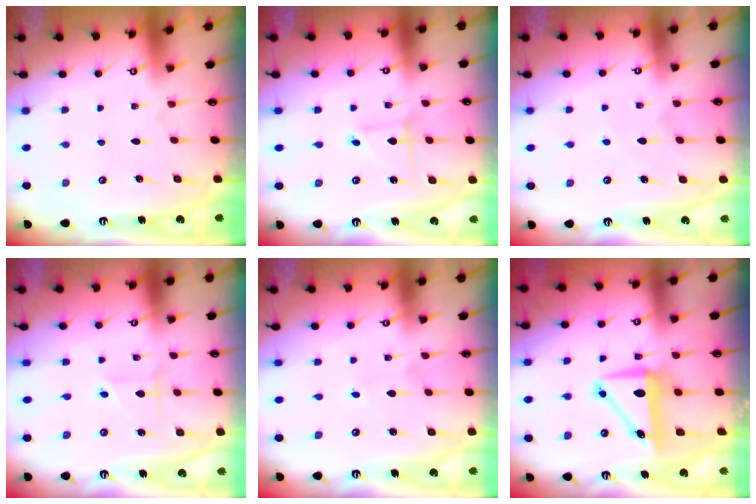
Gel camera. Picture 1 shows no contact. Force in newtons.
{"total": 2.2, "press": 2.2, "slide": 0.1}
{"total": 4.4, "press": 4.4, "slide": 0.3}
{"total": 1.8, "press": 1.7, "slide": 0.7}
{"total": 1.1, "press": 1.1, "slide": 0.1}
{"total": 7.8, "press": 7.6, "slide": 1.7}